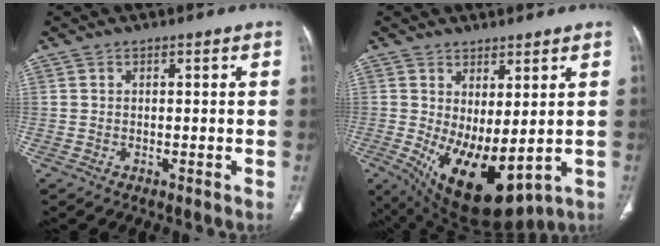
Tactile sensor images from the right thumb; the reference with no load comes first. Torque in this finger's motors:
{"motor_torque": [-0.40, 1.22, 0.13, 0.16, 0.40]}